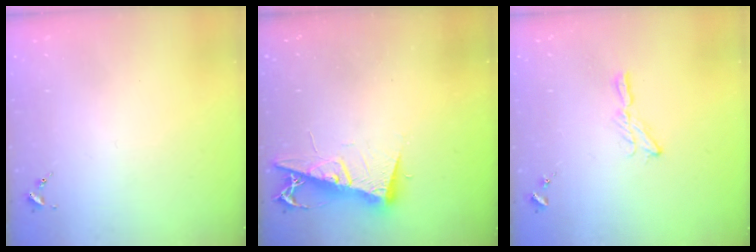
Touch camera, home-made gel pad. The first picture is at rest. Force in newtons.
{"total": 11.3, "press": 11.2, "slide": 1.1}
{"total": 6.5, "press": 6.5, "slide": 0.3}